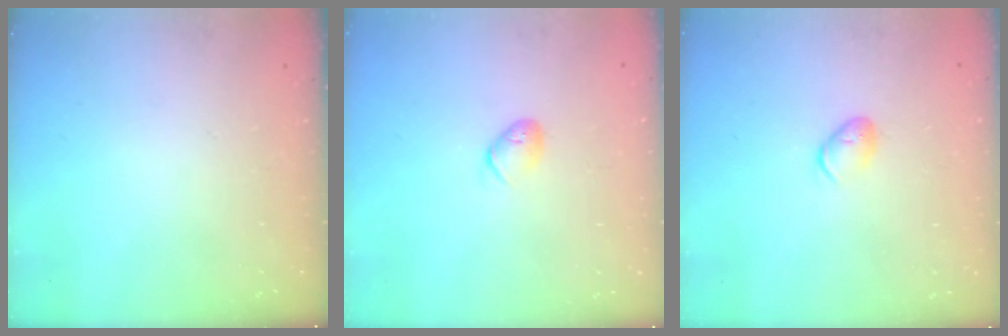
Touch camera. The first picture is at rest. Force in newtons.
{"total": 6.3, "press": 6.2, "slide": 1.2}
{"total": 5.6, "press": 5.5, "slide": 0.9}